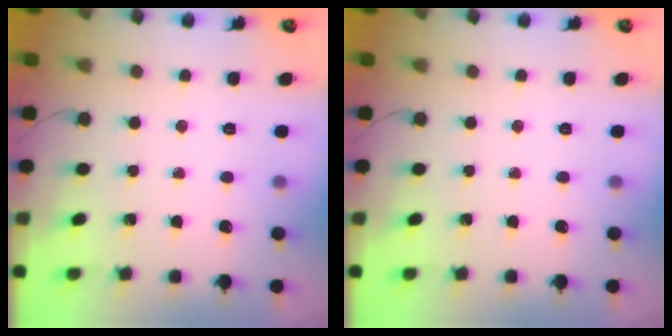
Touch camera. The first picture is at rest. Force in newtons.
{"total": 0.0}